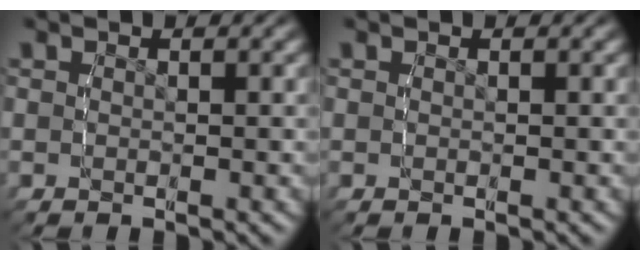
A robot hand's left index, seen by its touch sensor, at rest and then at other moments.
{"total": 0.0}